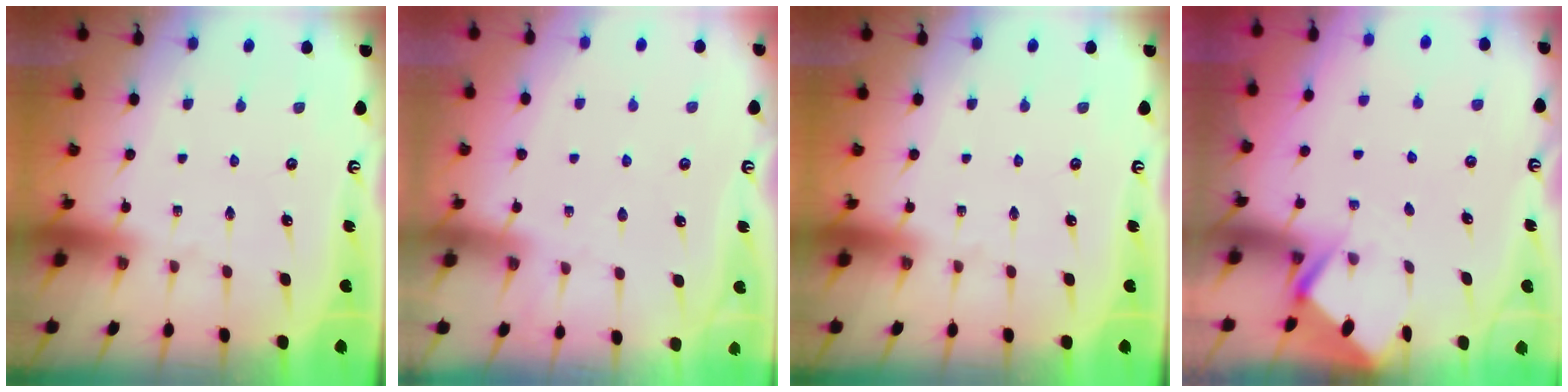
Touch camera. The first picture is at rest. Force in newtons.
{"total": 5.3, "press": 5.2, "slide": 0.6}
{"total": 0.0}
{"total": 2.9, "press": 2.9, "slide": 0.1}